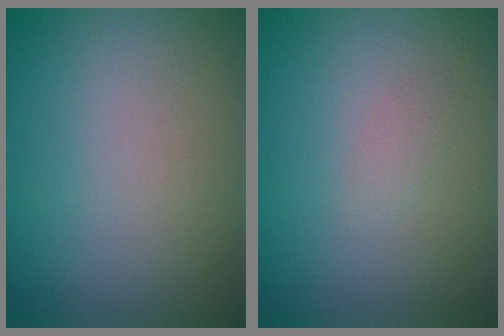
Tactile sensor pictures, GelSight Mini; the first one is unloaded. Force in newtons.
{"total": 0.7, "press": 0.7, "slide": 0.0}